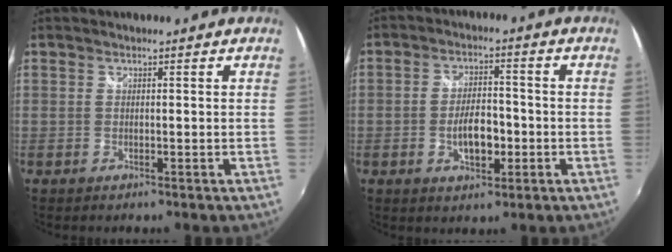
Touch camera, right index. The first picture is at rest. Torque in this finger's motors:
{"motor_torque": [0.16, -0.12, 0.19, 0.08]}